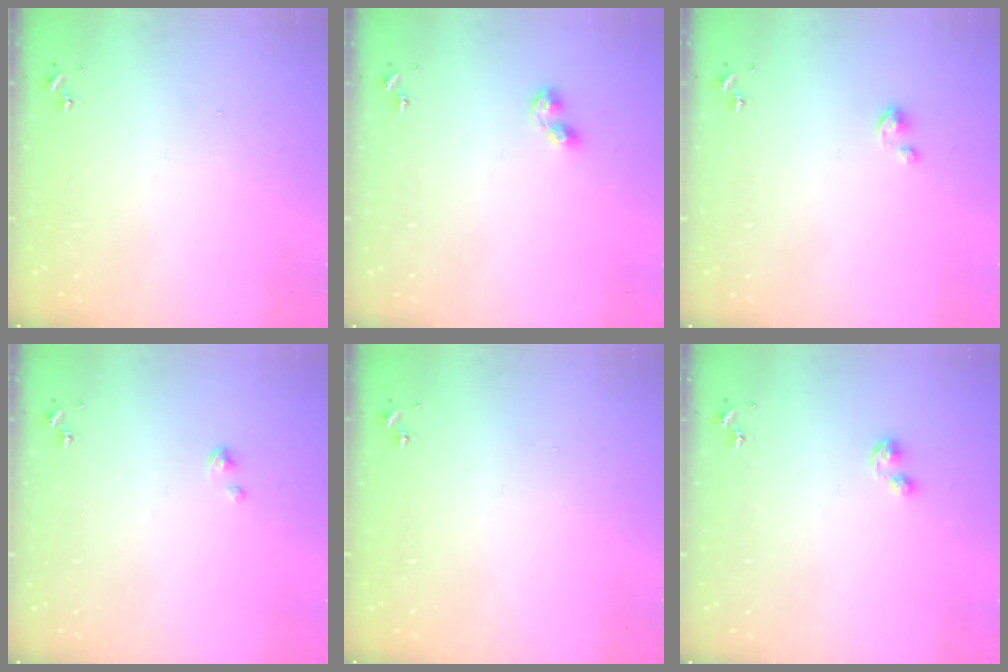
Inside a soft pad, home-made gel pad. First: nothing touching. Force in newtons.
{"total": 5.3, "press": 5.3, "slide": 0.5}
{"total": 1.9, "press": 1.9, "slide": 0.2}
{"total": 1.9, "press": 1.9, "slide": 0.2}
{"total": 0.0}
{"total": 2.9, "press": 2.9, "slide": 0.4}